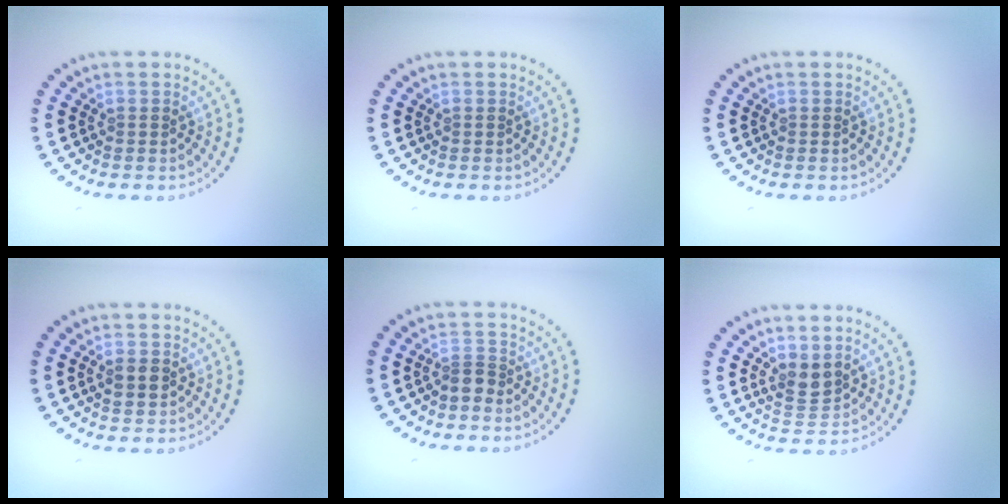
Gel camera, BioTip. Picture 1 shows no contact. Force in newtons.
{"total": 0.0}
{"total": 0.0}
{"total": 1.3, "press": 1.3, "slide": 0.1}
{"total": 1.4, "press": 1.0, "slide": 1.0}
{"total": 2.0, "press": 1.7, "slide": 1.2}